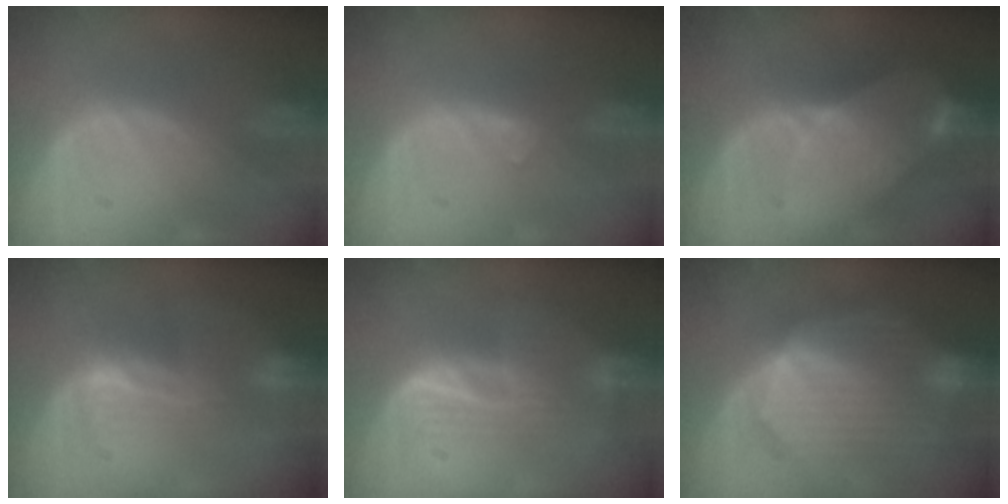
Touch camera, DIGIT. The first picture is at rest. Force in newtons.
{"total": 1.1, "press": 1.0, "slide": 0.2}
{"total": 8.3, "press": 7.3, "slide": 3.9}
{"total": 4.0, "press": 3.7, "slide": 1.6}
{"total": 5.9, "press": 5.3, "slide": 2.6}
{"total": 10.8, "press": 10.8, "slide": 0.8}